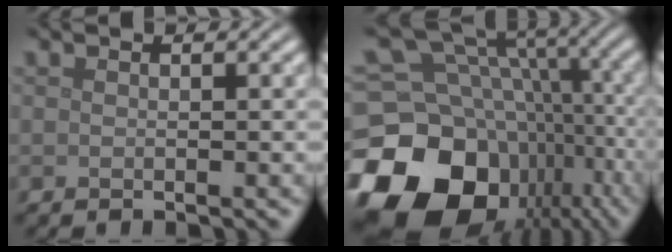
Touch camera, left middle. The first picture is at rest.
{"total": 19.8, "force": [-7.7, 15.3, 9.9], "torque": [-0.216, -0.017, -0.099]}